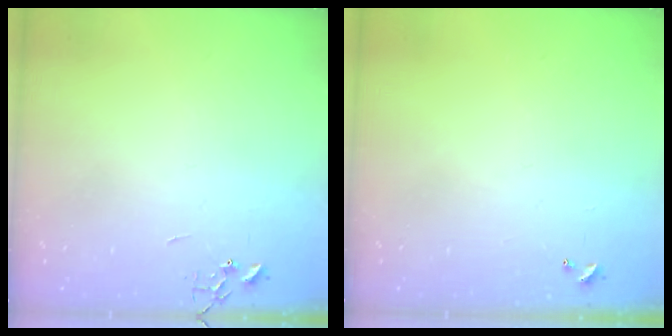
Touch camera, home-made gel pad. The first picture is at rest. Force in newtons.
{"total": 0.0}